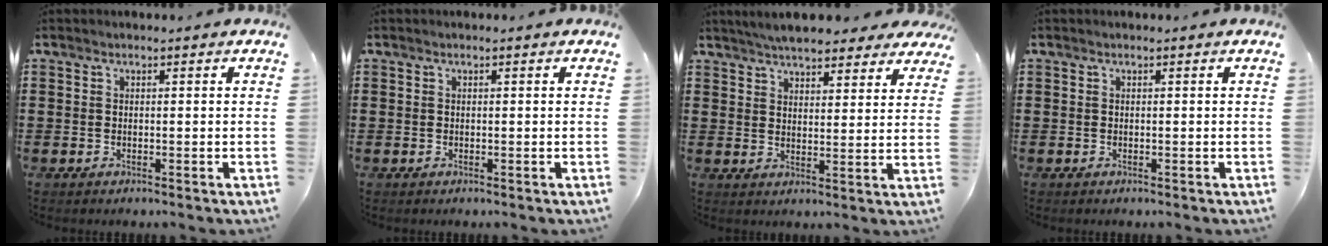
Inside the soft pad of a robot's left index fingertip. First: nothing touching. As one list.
[{"total": 0.0}, {"total": 5.7, "force": [5.4, 0.9, 1.6], "torque": [-0.049, -0.011, 0.100]}, {"total": 0.0}]